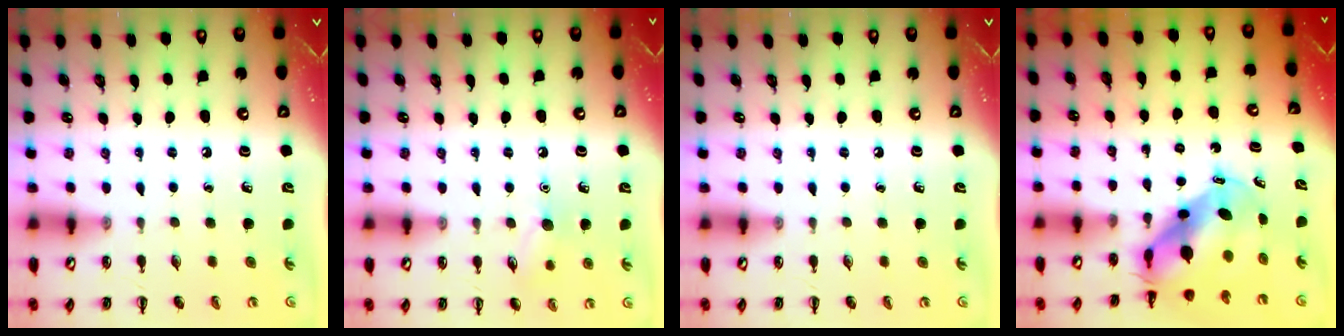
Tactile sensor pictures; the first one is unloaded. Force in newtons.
{"total": 8.5, "press": 8.3, "slide": 2.0}
{"total": 0.0}
{"total": 7.6, "press": 7.1, "slide": 2.5}